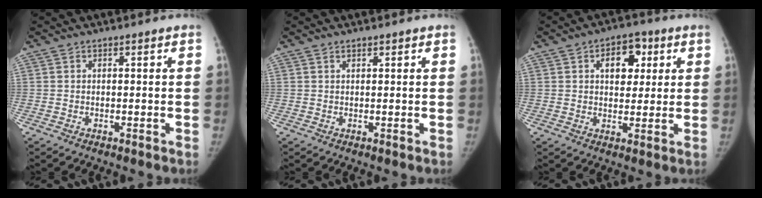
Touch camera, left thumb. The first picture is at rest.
{"total": 0.7, "force": [0.6, 0.2, 0.3], "torque": [-0.001, -0.003, 0.011]}
{"total": 8.1, "force": [2.8, 5.4, 5.4], "torque": [-0.035, -0.003, 0.036]}